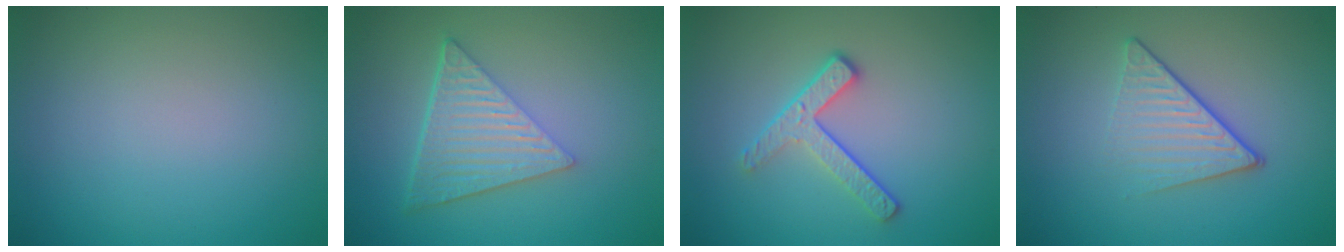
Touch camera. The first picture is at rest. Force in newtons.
{"total": 6.3, "press": 4.2, "slide": 4.7}
{"total": 2.9, "press": 2.3, "slide": 1.7}
{"total": 4.1, "press": 2.8, "slide": 3.1}